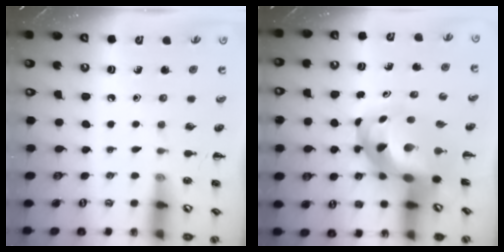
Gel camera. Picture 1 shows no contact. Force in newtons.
{"total": 10.2, "press": 9.8, "slide": 3.0}